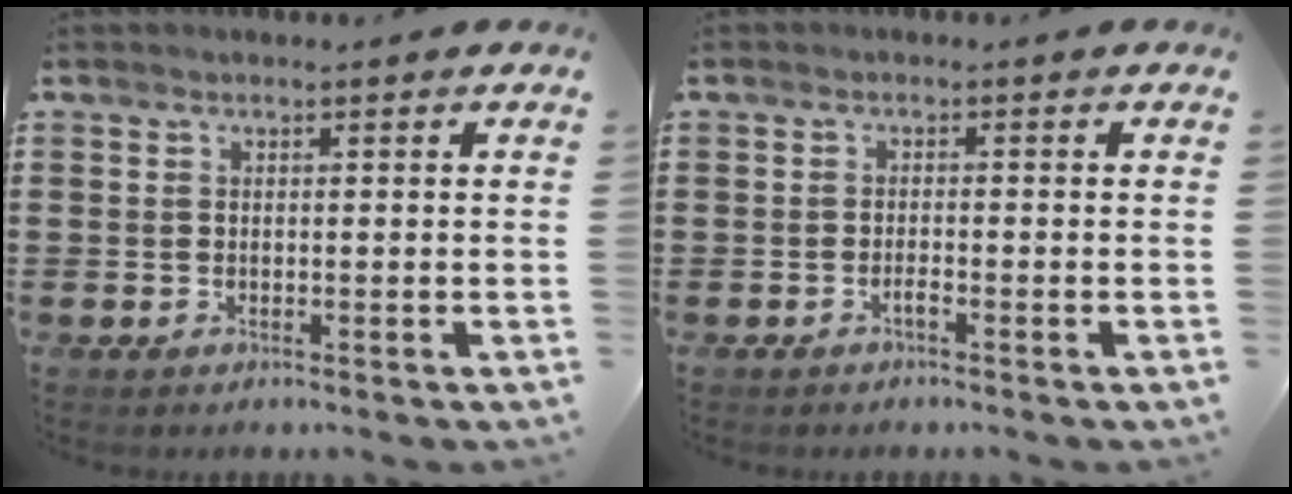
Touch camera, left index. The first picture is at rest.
{"total": 1.2, "force": [-0.7, 0.1, 0.9], "torque": [-0.018, -0.004, -0.012]}